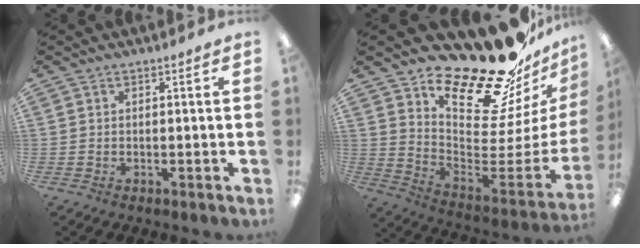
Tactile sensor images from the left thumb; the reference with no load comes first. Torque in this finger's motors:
{"motor_torque": [0.88, 0.88, 1.09, -1.68, 0.10]}